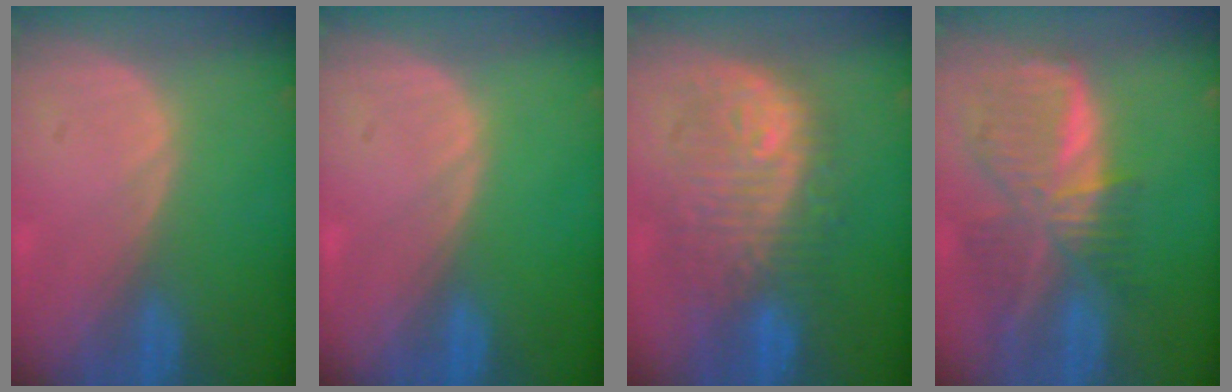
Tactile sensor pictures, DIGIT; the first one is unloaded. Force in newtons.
{"total": 0.0}
{"total": 10.4, "press": 10.1, "slide": 2.6}
{"total": 9.2, "press": 8.0, "slide": 4.5}